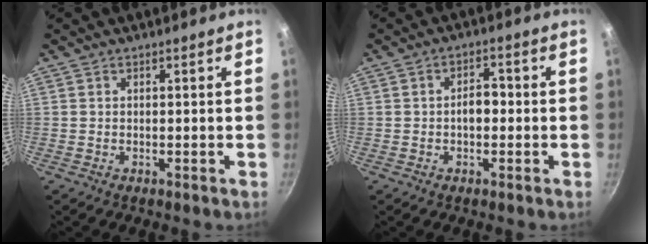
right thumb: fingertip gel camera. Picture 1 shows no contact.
{"total": 3.8, "force": [-0.5, 2.4, 2.9], "torque": [-0.025, 0.016, -0.010]}